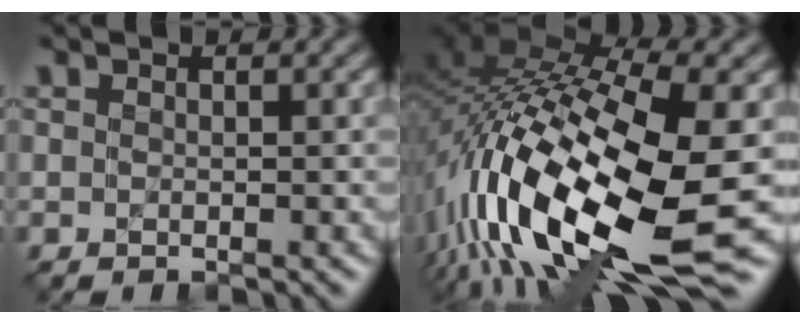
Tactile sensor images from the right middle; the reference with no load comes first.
{"total": 17.7, "force": [-4.1, 7.5, 15.5], "torque": [-0.313, -0.016, -0.068]}